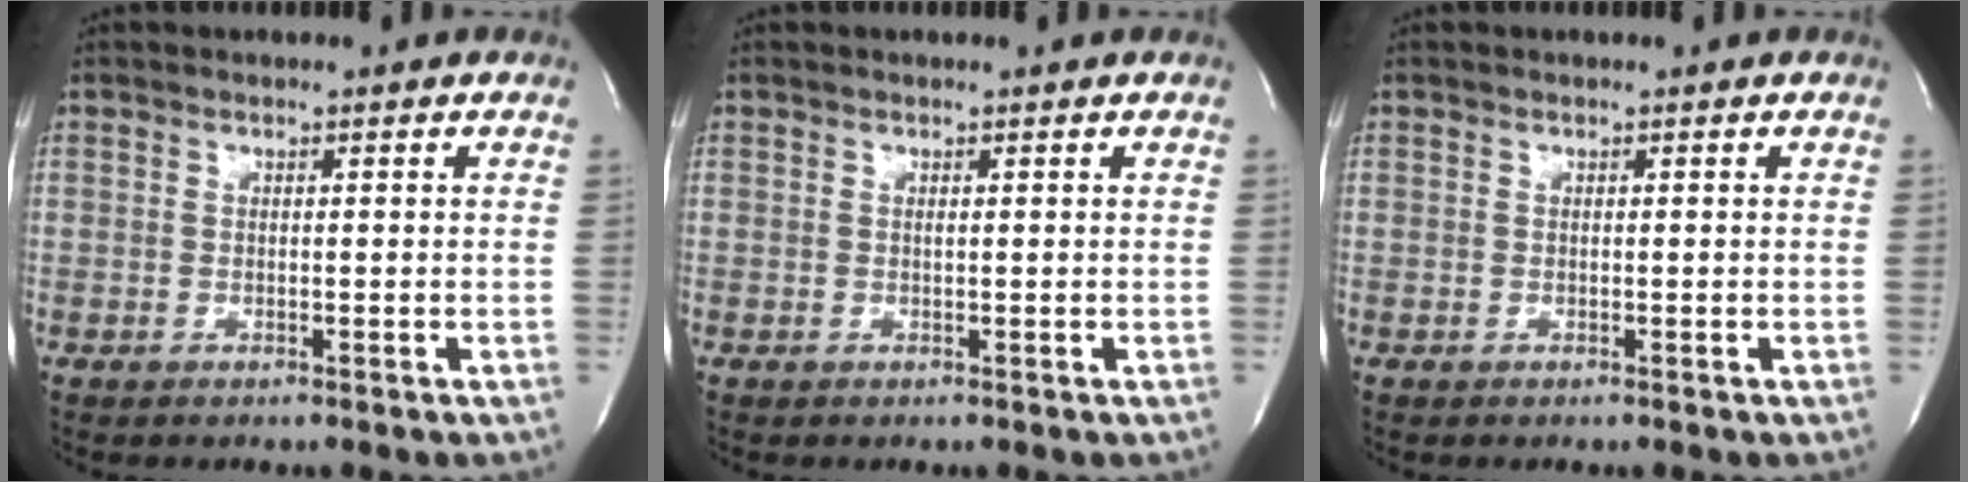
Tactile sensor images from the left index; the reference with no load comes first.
{"total": 0.0}
{"total": 0.0}